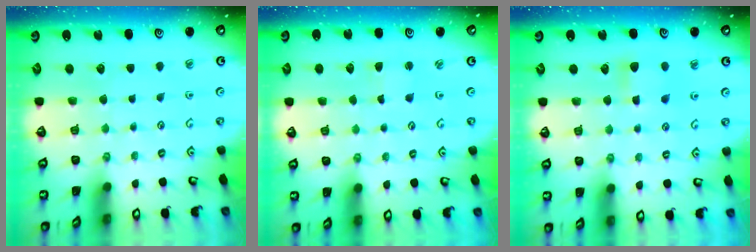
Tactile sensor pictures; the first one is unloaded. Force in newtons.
{"total": 1.9, "press": 1.8, "slide": 0.4}
{"total": 5.4, "press": 5.4, "slide": 0.8}